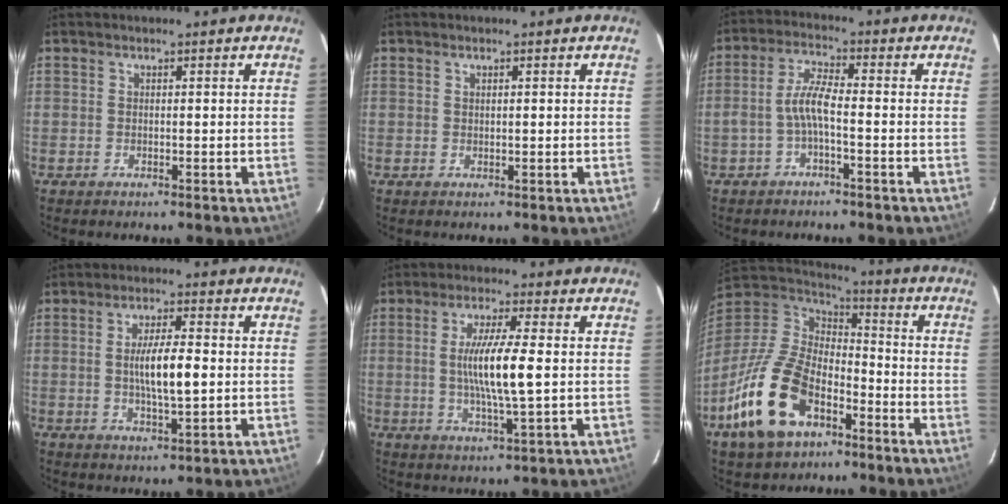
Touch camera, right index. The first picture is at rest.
{"total": 0.5, "force": [0.4, 0.2, 0.3], "torque": [-0.006, 0.002, 0.008]}
{"total": 4.5, "force": [-1.7, 0.7, 4.0], "torque": [-0.091, 0.014, -0.033]}
{"total": 7.5, "force": [-0.1, 1.6, 7.3], "torque": [-0.132, -0.003, 0.002]}
{"total": 9.5, "force": [0.1, 0.7, 9.5], "torque": [-0.176, -0.008, 0.002]}
{"total": 20.2, "force": [-10.3, 11.5, 12.9], "torque": [-0.291, -0.016, -0.187]}